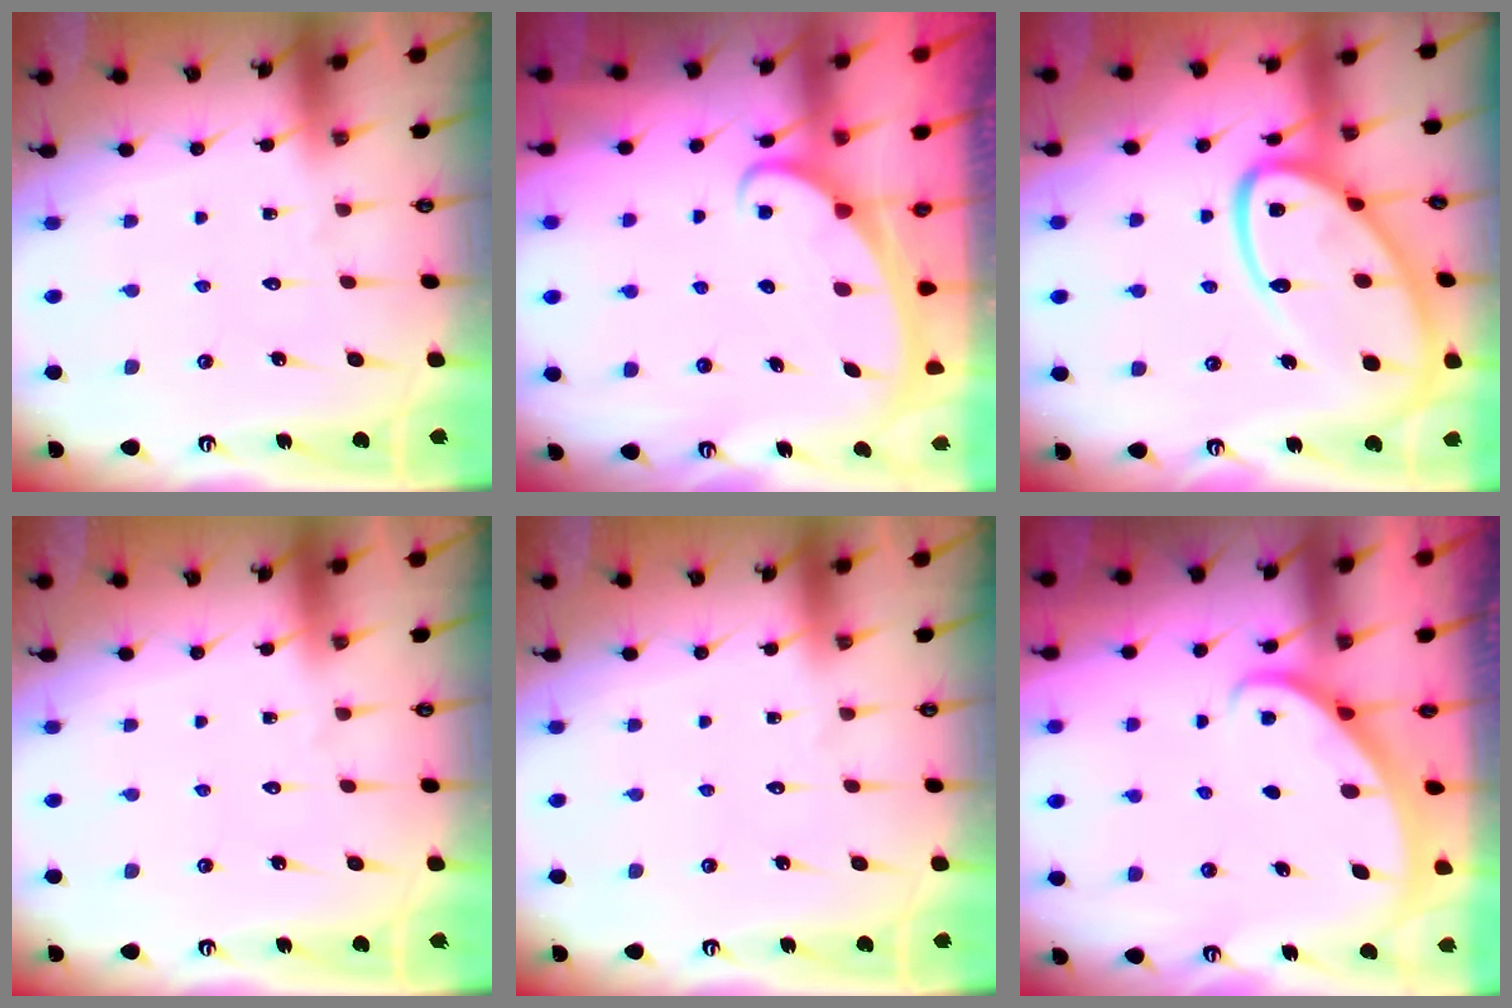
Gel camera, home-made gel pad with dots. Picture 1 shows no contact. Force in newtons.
{"total": 2.4, "press": 2.4, "slide": 0.3}
{"total": 23.0, "press": 22.9, "slide": 2.3}
{"total": 0.0}
{"total": 0.0}
{"total": 1.8, "press": 1.8, "slide": 0.1}